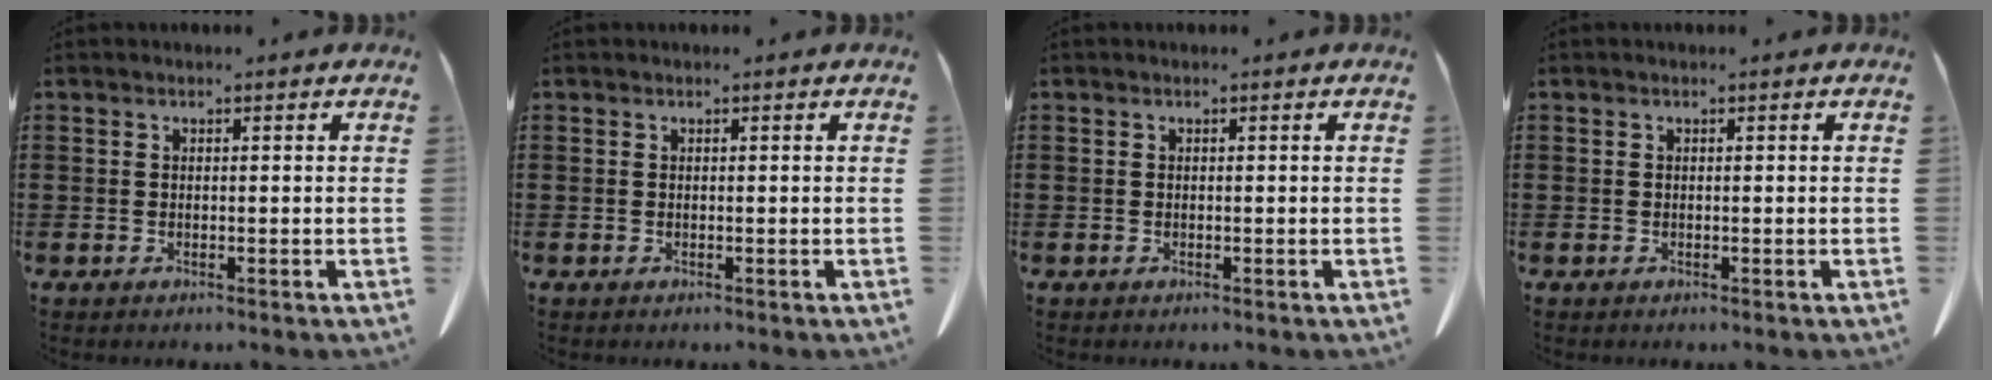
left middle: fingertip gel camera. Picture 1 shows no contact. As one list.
[{"total": 0.0}, {"total": 0.0}, {"total": 0.0}]